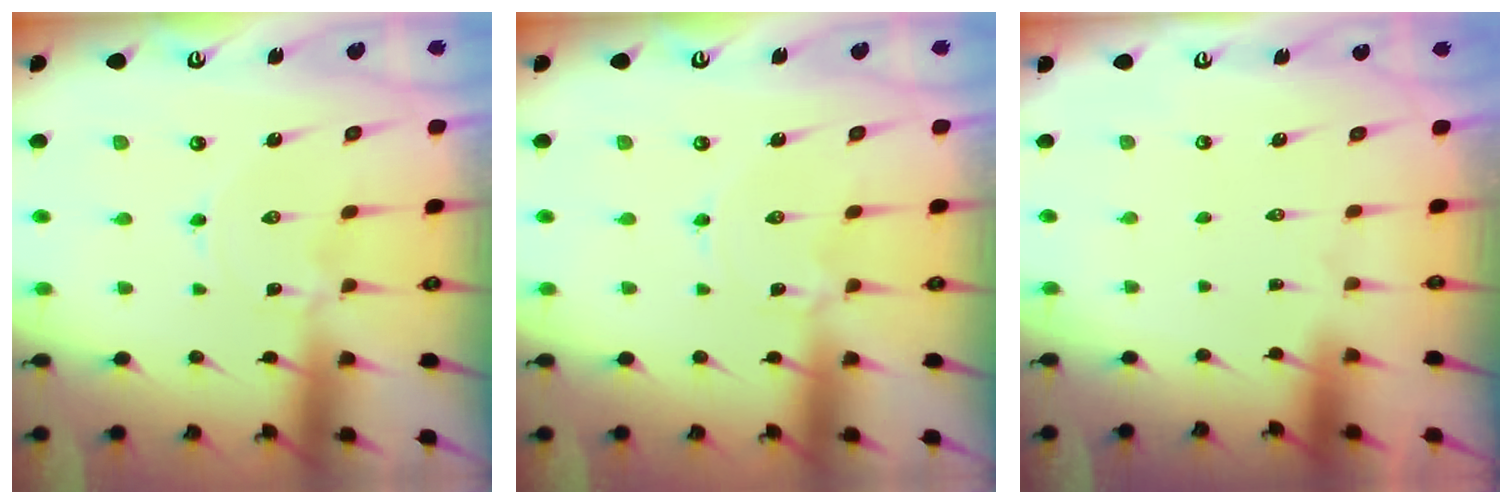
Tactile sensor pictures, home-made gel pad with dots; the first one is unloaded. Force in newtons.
{"total": 1.3, "press": 1.3, "slide": 0.3}
{"total": 1.6, "press": 1.6, "slide": 0.1}